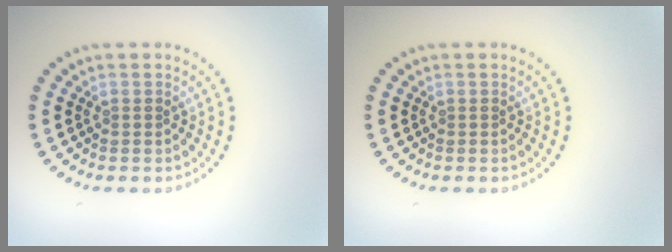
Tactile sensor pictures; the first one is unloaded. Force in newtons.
{"total": 0.0}